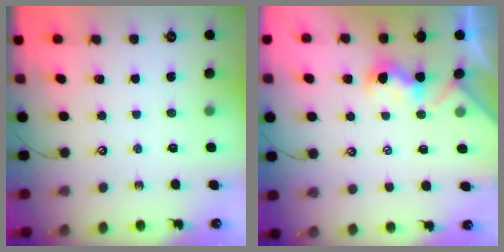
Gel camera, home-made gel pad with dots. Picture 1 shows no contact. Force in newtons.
{"total": 0.9, "press": 0.5, "slide": 0.7}